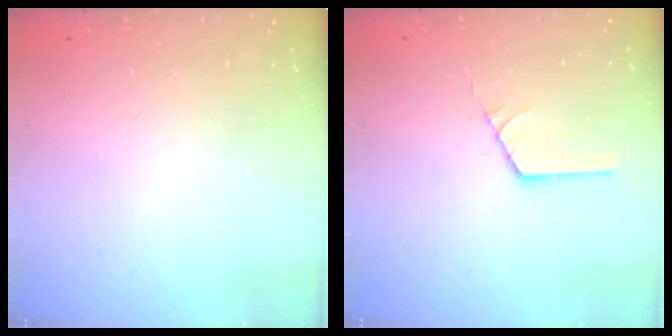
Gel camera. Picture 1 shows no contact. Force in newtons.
{"total": 1.8, "press": 1.8, "slide": 0.0}